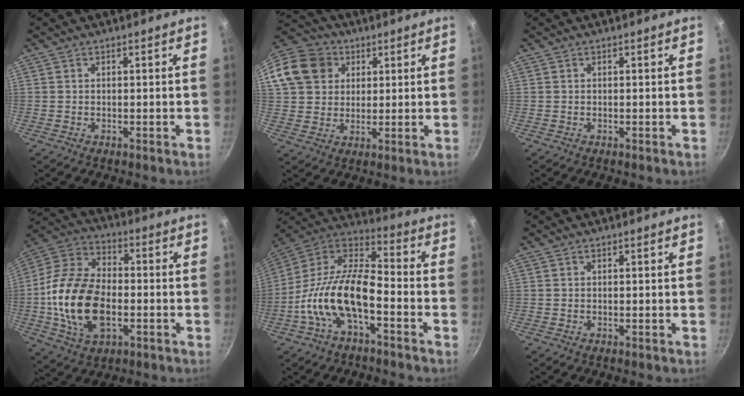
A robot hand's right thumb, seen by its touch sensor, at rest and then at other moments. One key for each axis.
{"total": 14.8, "fx": 5.1, "fy": 12.3, "fz": 6.6, "tx": -0.122, "ty": 0.019, "tz": 0.087}
{"total": 0.0}
{"total": 19.4, "fx": -3.3, "fy": 11.8, "fz": 15.0, "tx": -0.276, "ty": 0.029, "tz": -0.068}
{"total": 17.4, "fx": -6.0, "fy": 8.1, "fz": 14.2, "tx": -0.262, "ty": 0.060, "tz": -0.132}
{"total": 0.0}